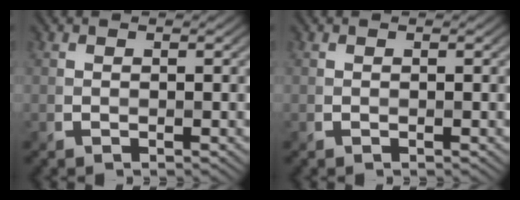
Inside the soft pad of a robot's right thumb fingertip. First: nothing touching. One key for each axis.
{"total": 0.0}